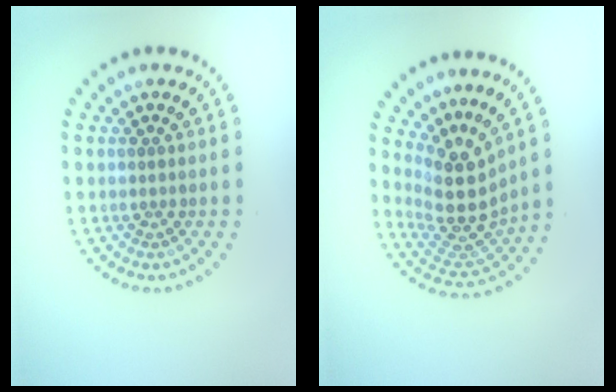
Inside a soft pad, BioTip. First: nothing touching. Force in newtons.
{"total": 4.9, "press": 3.6, "slide": 3.3}